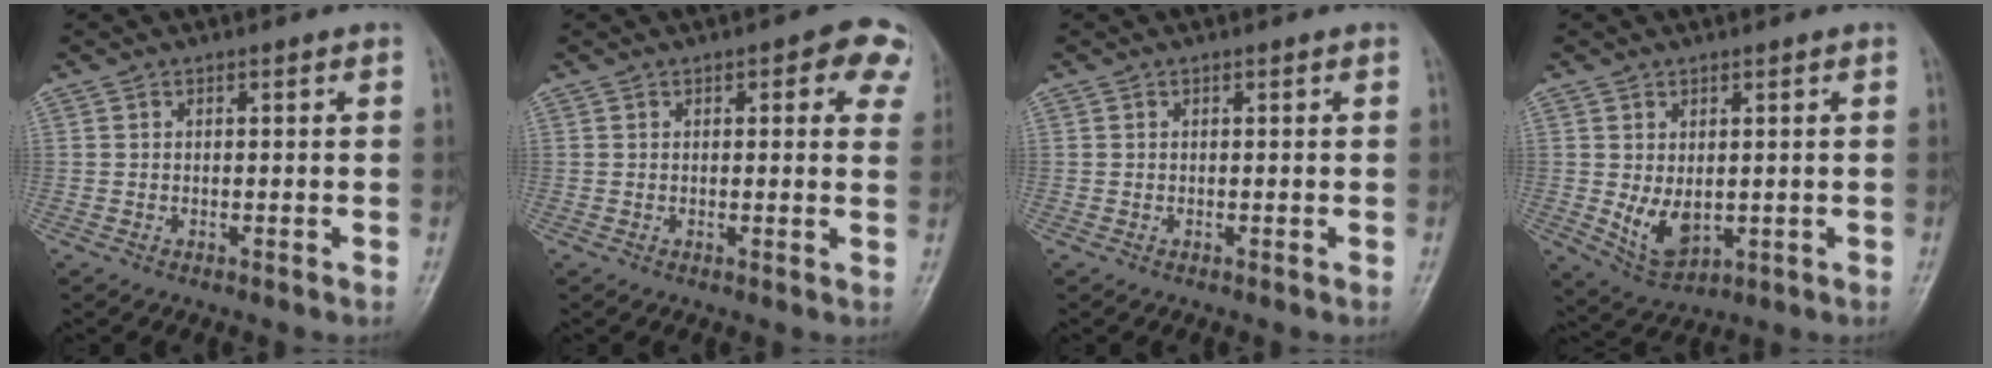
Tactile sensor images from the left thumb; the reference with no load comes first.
{"total": 7.4, "force": [3.4, 3.4, 5.7], "torque": [-0.025, -0.003, 0.028]}
{"total": 0.0}
{"total": 6.3, "force": [0.1, 4.1, 4.8], "torque": [-0.074, -0.015, 0.021]}